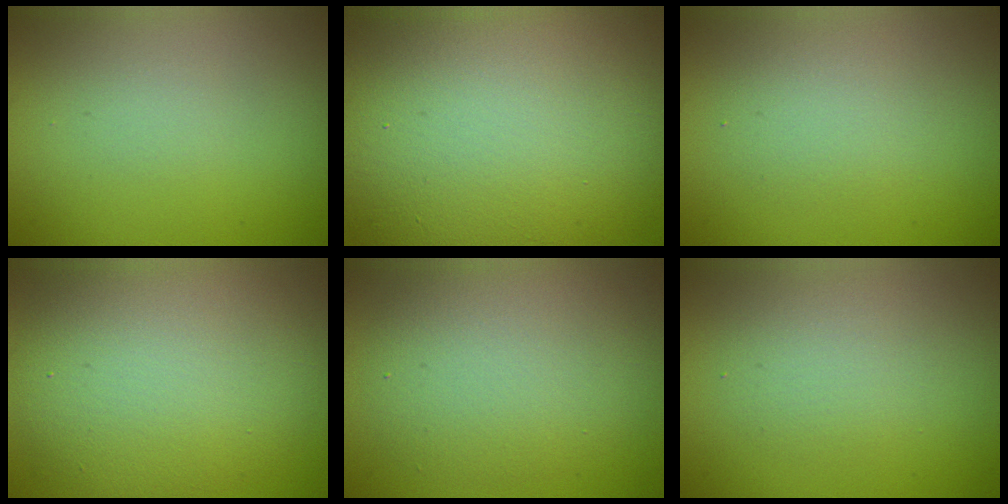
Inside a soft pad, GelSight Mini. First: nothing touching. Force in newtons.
{"total": 16.9, "press": 16.8, "slide": 1.6}
{"total": 2.2, "press": 2.2, "slide": 0.2}
{"total": 9.4, "press": 9.4, "slide": 0.2}
{"total": 5.7, "press": 5.7, "slide": 0.2}
{"total": 2.4, "press": 2.4, "slide": 0.1}